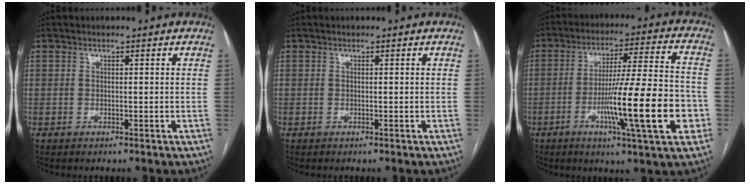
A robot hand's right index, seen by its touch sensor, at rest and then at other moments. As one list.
[{"total": 0.0}, {"total": 17.4, "force": [-5.2, 0.7, 16.5], "torque": [-0.263, -0.008, -0.081]}]